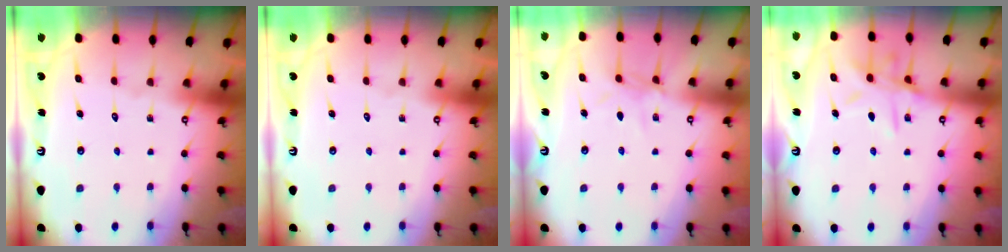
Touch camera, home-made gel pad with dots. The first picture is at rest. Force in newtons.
{"total": 0.0}
{"total": 5.7, "press": 5.7, "slide": 0.5}
{"total": 11.0, "press": 10.9, "slide": 0.9}